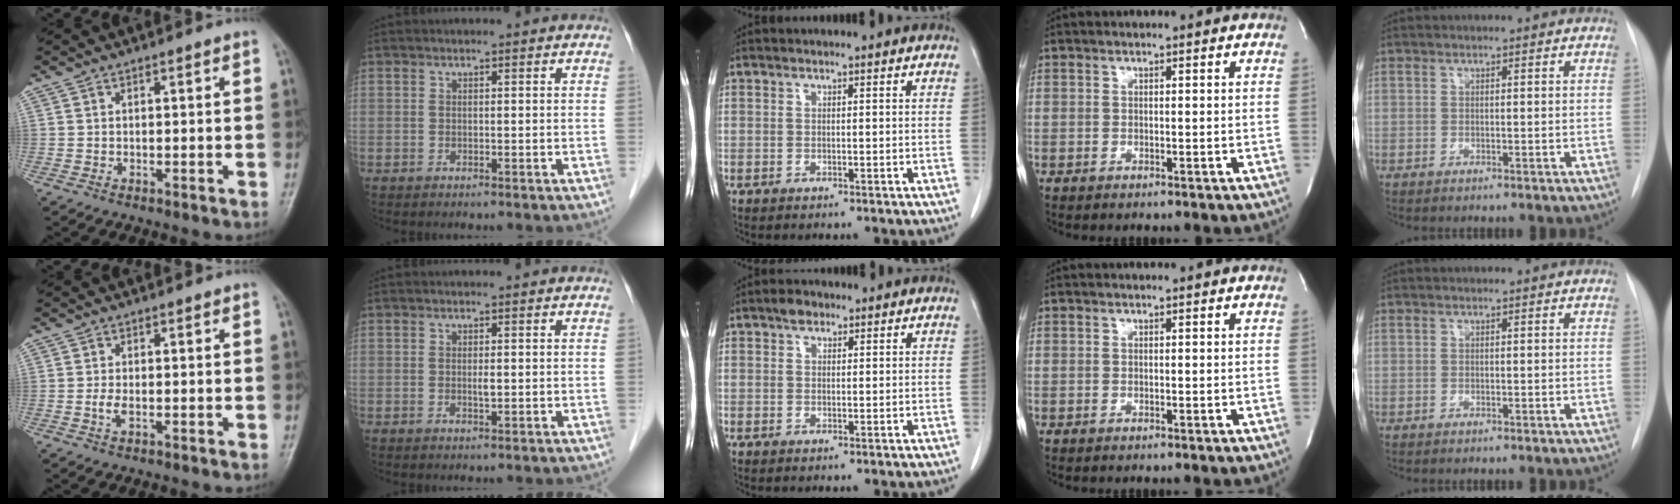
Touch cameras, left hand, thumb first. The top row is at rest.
{"thumb": {"total": 2.0, "force": [-0.4, 0.9, 1.7], "torque": [-0.039, 0.000, -0.010]}, "index": {"total": 0.9, "force": [0.0, 0.2, 0.9], "torque": [-0.016, -0.002, 0.001]}, "middle": {"total": 2.0, "force": [1.3, 1.1, 0.9], "torque": [-0.016, 0.006, 0.020]}}